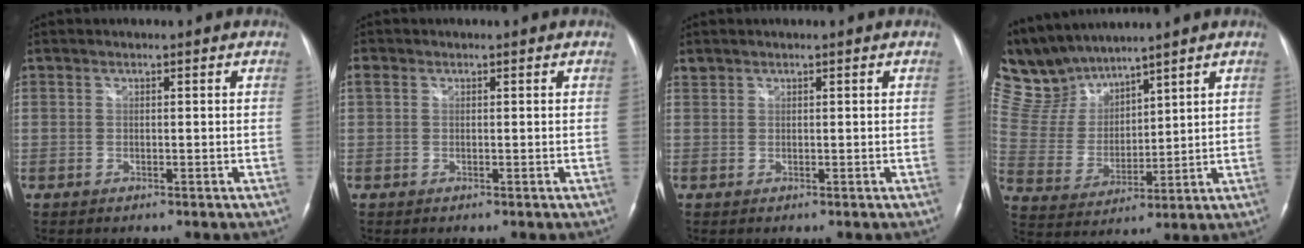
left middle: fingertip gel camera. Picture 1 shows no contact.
{"total": 0.9, "force": [0.3, 0.7, 0.5], "torque": [-0.016, 0.016, 0.007]}
{"total": 0.6, "force": [0.6, 0.2, -0.1], "torque": [-0.004, 0.008, 0.014]}
{"total": 9.3, "force": [9.0, 2.1, 1.2], "torque": [-0.048, 0.017, 0.201]}